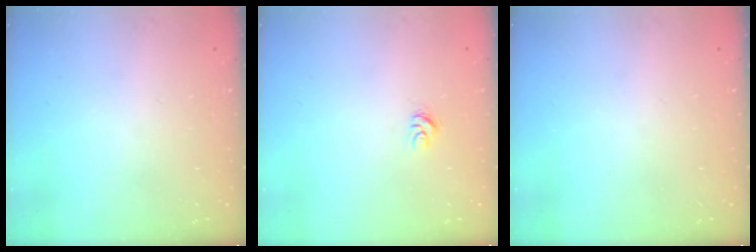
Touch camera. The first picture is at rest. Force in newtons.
{"total": 4.2, "press": 4.2, "slide": 0.2}
{"total": 0.0}